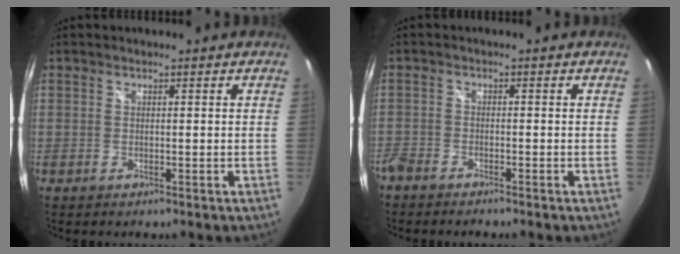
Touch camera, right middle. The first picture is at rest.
{"total": 3.7, "force": [-3.3, 1.1, 1.2], "torque": [-0.043, -0.012, -0.066]}